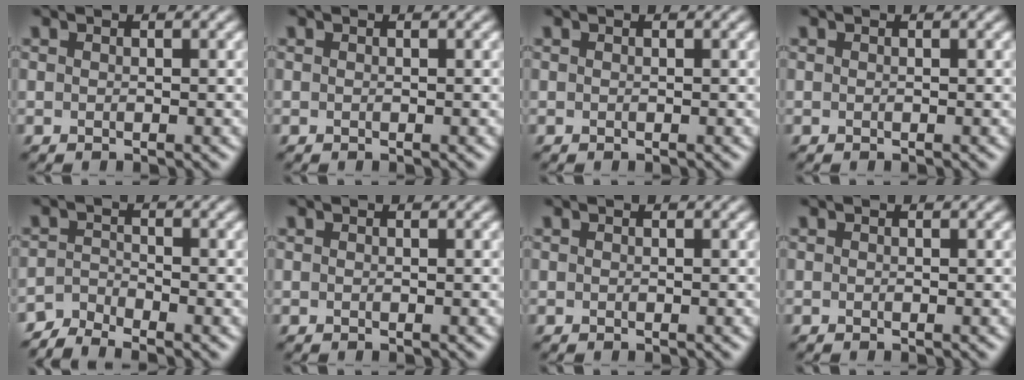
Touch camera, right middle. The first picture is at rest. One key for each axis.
{"total": 0.0}
{"total": 0.0}
{"total": 0.0}
{"total": 2.5, "fx": -2.4, "fy": 0.4, "fz": 0.5, "tx": -0.010, "ty": -0.001, "tz": -0.056}
{"total": 0.0}
{"total": 0.0}
{"total": 0.0}